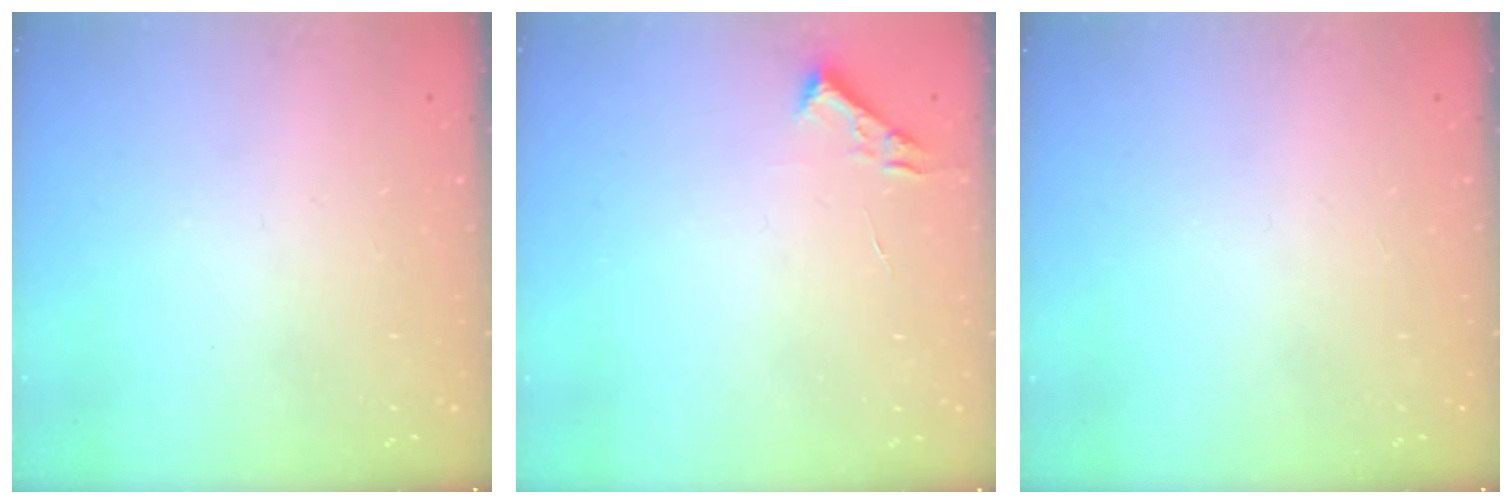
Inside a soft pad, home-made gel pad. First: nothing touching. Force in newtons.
{"total": 2.7, "press": 2.7, "slide": 0.4}
{"total": 0.0}